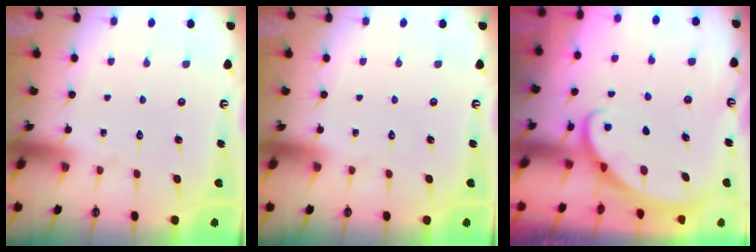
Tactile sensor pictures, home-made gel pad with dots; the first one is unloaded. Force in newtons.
{"total": 0.0}
{"total": 2.3, "press": 2.3, "slide": 0.1}